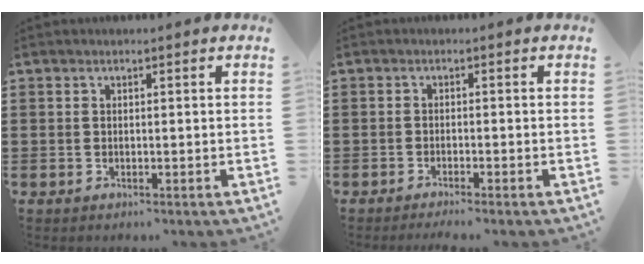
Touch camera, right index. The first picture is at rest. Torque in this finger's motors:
{"motor_torque": [0.33, -0.14, 0.15, 0.03]}